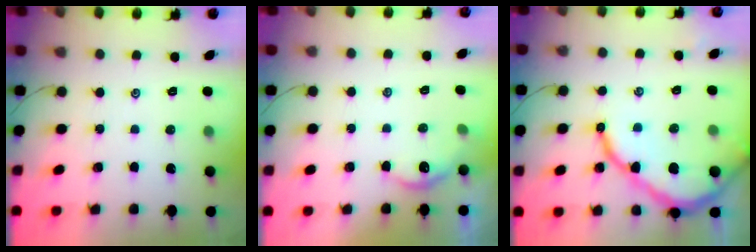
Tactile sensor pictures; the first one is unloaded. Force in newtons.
{"total": 4.2, "press": 4.2, "slide": 0.5}
{"total": 11.3, "press": 11.2, "slide": 1.3}